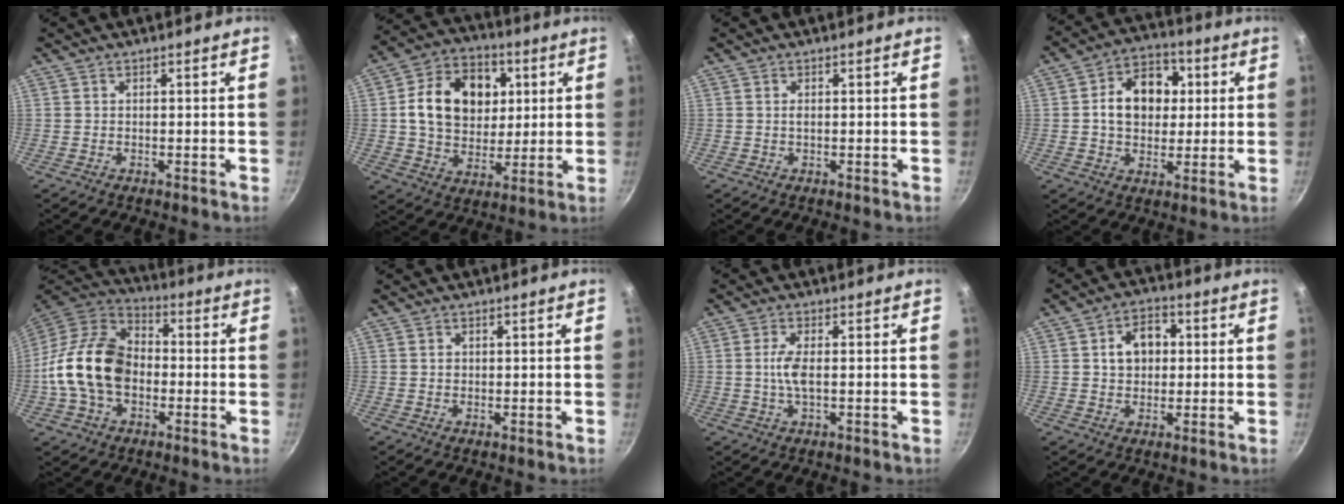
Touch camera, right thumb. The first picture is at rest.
{"total": 17.0, "force": [3.4, 13.1, 10.4], "torque": [-0.142, 0.009, 0.051]}
{"total": 0.7, "force": [0.1, 0.3, 0.6], "torque": [-0.012, 0.000, 0.001]}
{"total": 12.6, "force": [1.8, 9.6, 7.9], "torque": [-0.085, 0.015, 0.016]}
{"total": 17.8, "force": [-2.3, 12.6, 12.4], "torque": [-0.202, 0.036, -0.056]}
{"total": 0.9, "force": [0.1, 0.8, 0.4], "torque": [-0.003, 0.001, 0.001]}
{"total": 4.2, "force": [0.0, 1.4, 3.9], "torque": [-0.089, 0.002, -0.005]}
{"total": 7.7, "force": [1.1, 5.8, 4.8], "torque": [-0.042, 0.012, 0.011]}